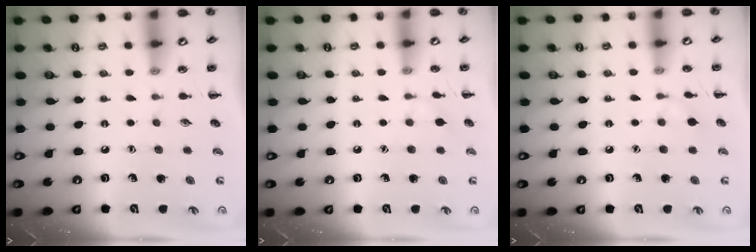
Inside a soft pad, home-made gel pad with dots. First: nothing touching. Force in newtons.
{"total": 4.7, "press": 4.4, "slide": 1.7}
{"total": 4.7, "press": 4.4, "slide": 1.8}